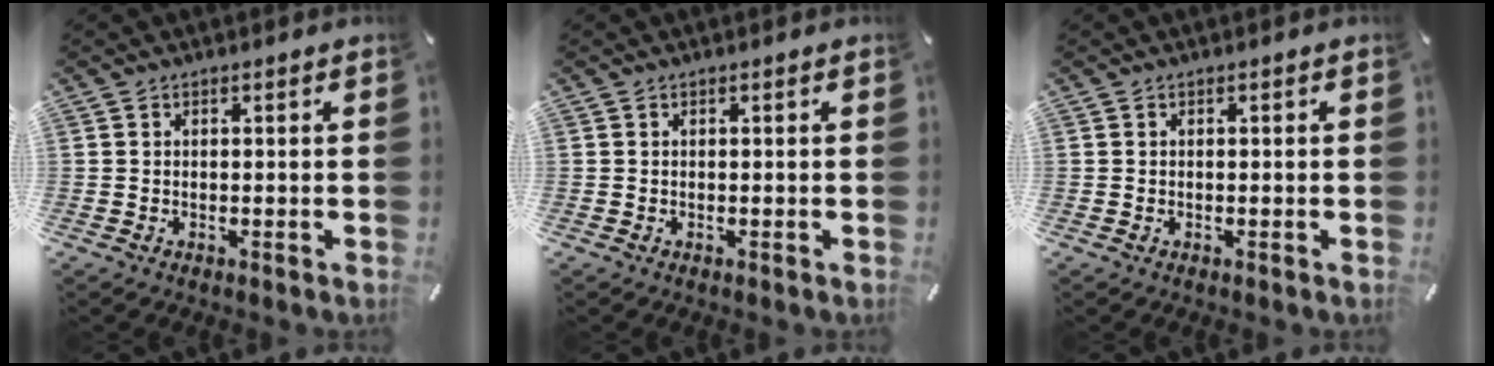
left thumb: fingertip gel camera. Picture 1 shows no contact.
{"total": 0.0}
{"total": 0.0}